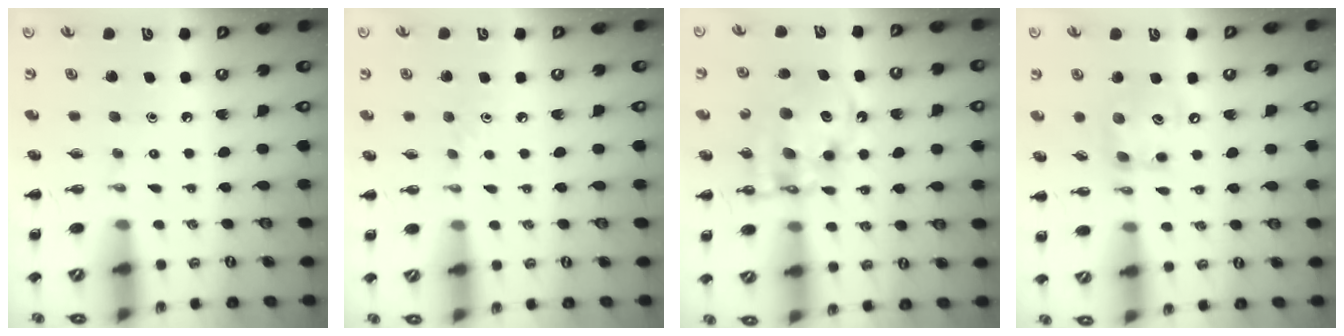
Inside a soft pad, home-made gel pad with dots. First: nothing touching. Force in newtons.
{"total": 2.7, "press": 2.5, "slide": 1.0}
{"total": 13.3, "press": 12.7, "slide": 3.9}
{"total": 10.7, "press": 10.7, "slide": 1.1}